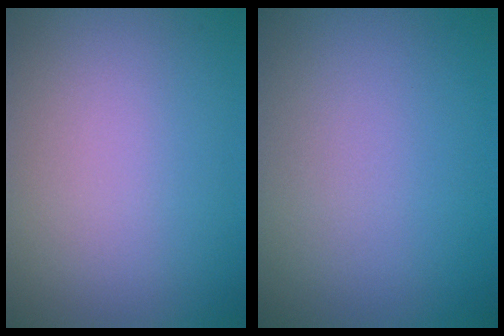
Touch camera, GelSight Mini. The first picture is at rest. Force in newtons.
{"total": 0.0}